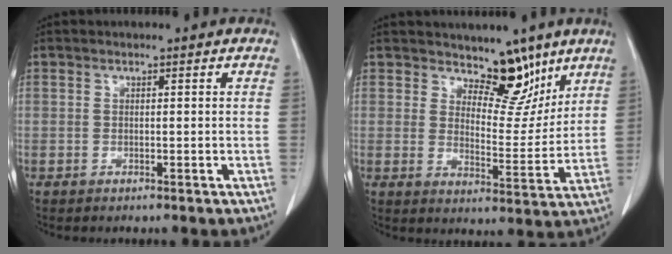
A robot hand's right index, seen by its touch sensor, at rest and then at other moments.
{"total": 8.0, "force": [6.1, 3.5, 3.8], "torque": [-0.037, -0.012, 0.096]}